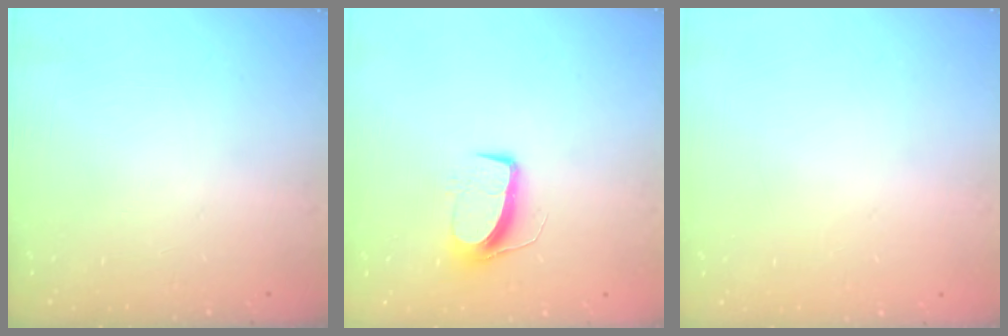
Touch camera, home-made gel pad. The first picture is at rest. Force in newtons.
{"total": 8.6, "press": 8.5, "slide": 0.4}
{"total": 0.0}